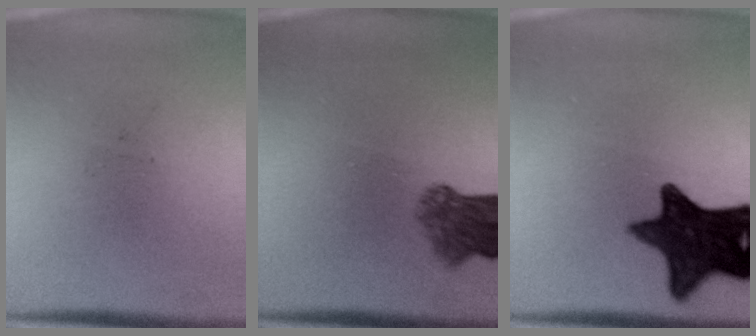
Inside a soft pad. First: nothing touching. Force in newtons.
{"total": 5.4}
{"total": 13.7}